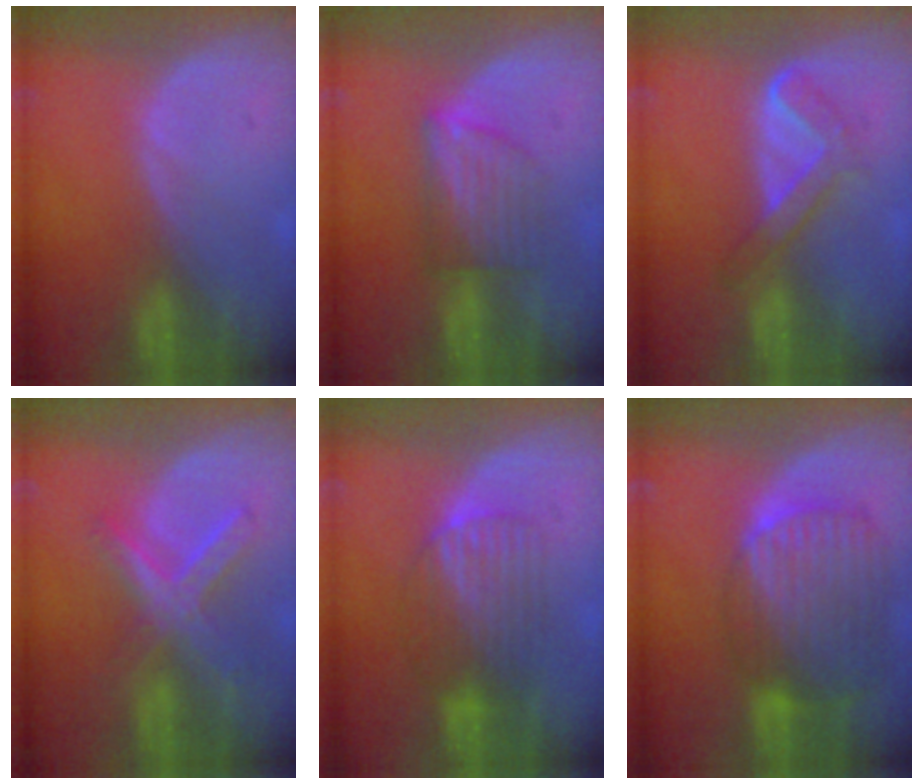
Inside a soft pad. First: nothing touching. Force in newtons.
{"total": 6.0, "press": 5.6, "slide": 2.2}
{"total": 4.8, "press": 4.7, "slide": 0.7}
{"total": 7.2, "press": 6.3, "slide": 3.5}
{"total": 6.3, "press": 6.2, "slide": 1.1}
{"total": 10.7, "press": 9.1, "slide": 5.5}